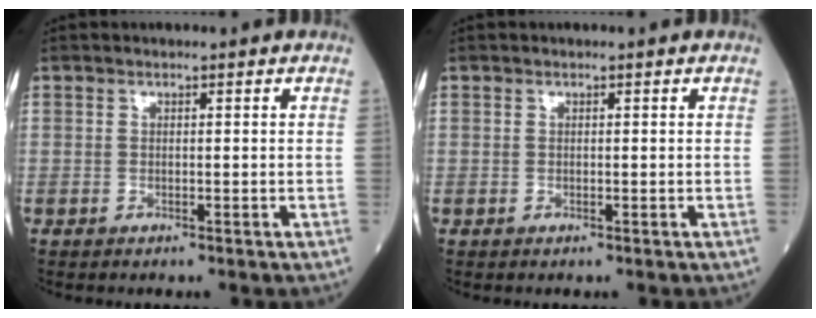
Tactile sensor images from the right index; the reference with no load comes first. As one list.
[{"total": 0.0}]